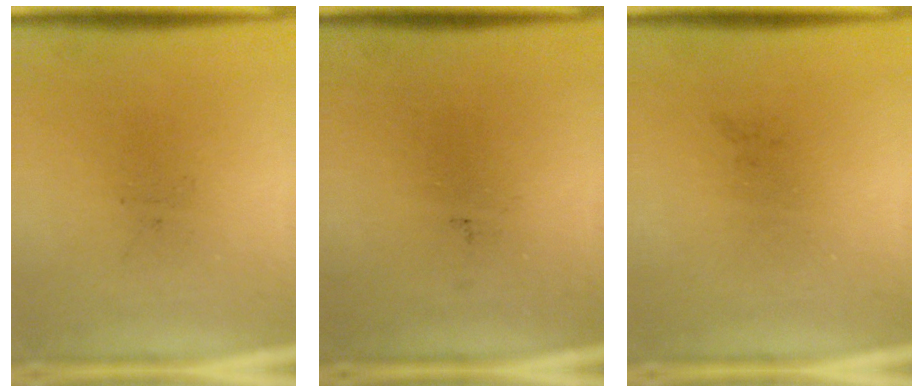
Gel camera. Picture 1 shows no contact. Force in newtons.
{"total": 0.0}
{"total": 0.0}